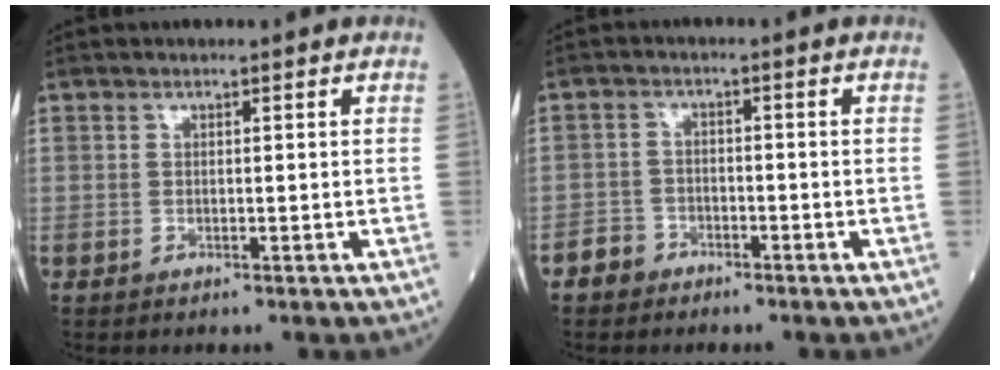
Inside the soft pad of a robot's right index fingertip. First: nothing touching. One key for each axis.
{"total": 2.8, "fx": -2.1, "fy": 1.9, "fz": 0.1, "tx": -0.005, "ty": 0.009, "tz": -0.040}